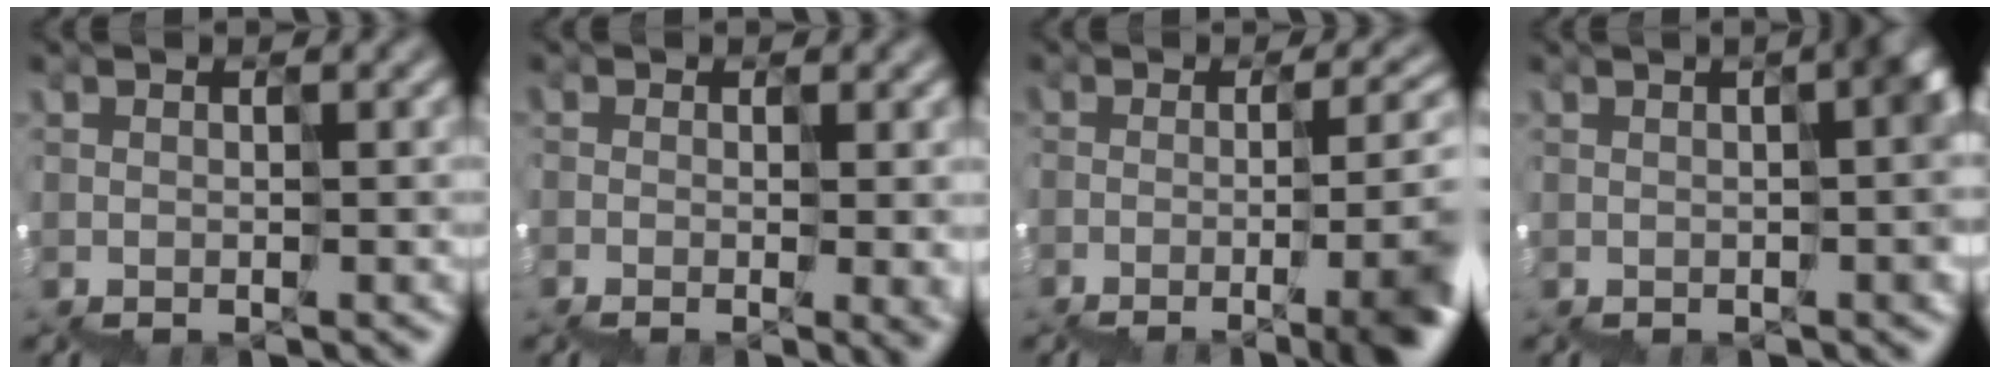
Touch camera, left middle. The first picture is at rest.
{"total": 4.7, "force": [-0.7, 2.1, 4.2], "torque": [-0.066, -0.005, 0.000]}
{"total": 8.4, "force": [-2.7, 2.9, 7.4], "torque": [-0.100, 0.004, -0.034]}
{"total": 8.2, "force": [0.2, 3.5, 7.4], "torque": [-0.049, 0.017, -0.005]}